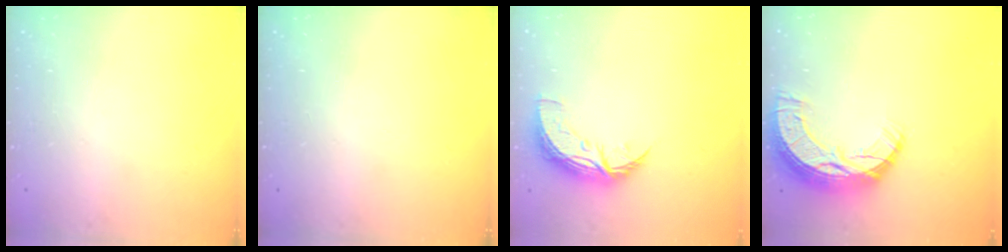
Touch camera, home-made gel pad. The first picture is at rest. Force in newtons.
{"total": 0.0}
{"total": 8.8, "press": 8.8, "slide": 0.4}
{"total": 12.3, "press": 12.2, "slide": 0.9}